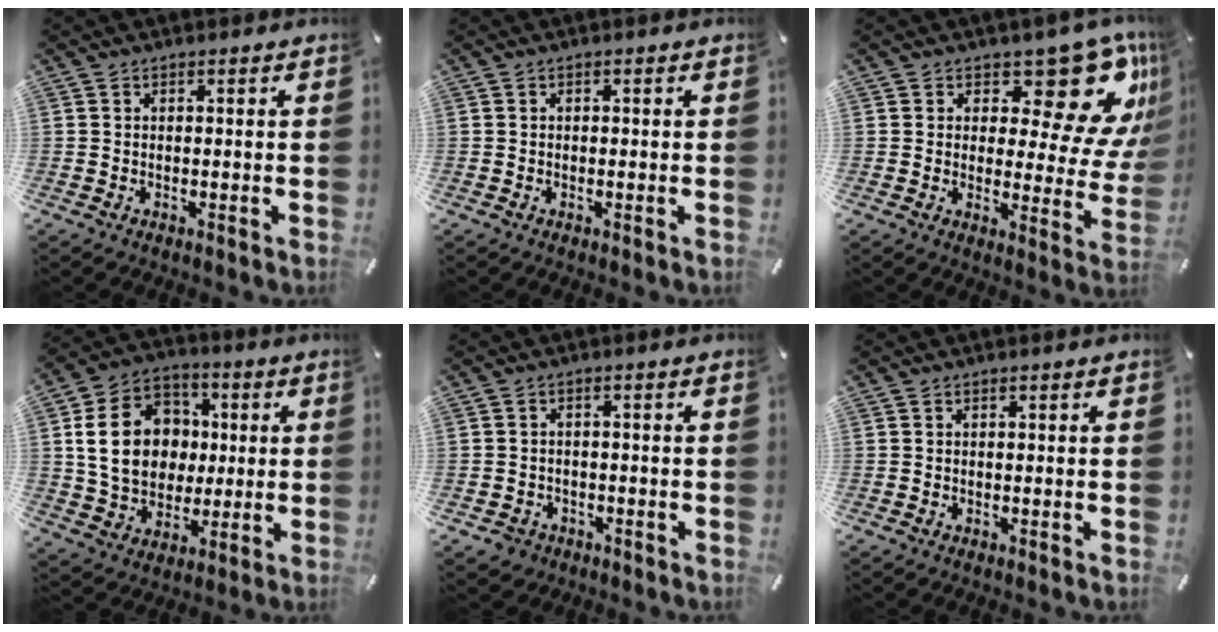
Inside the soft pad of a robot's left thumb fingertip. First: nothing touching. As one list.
[{"total": 0.0}, {"total": 17.9, "force": [10.3, 8.7, 11.7], "torque": [-0.132, -0.087, 0.169]}, {"total": 17.0, "force": [1.4, 14.1, 9.2], "torque": [-0.171, 0.011, 0.027]}, {"total": 3.0, "force": [-1.8, 2.4, 0.7], "torque": [-0.012, 0.009, -0.037]}, {"total": 0.0}]